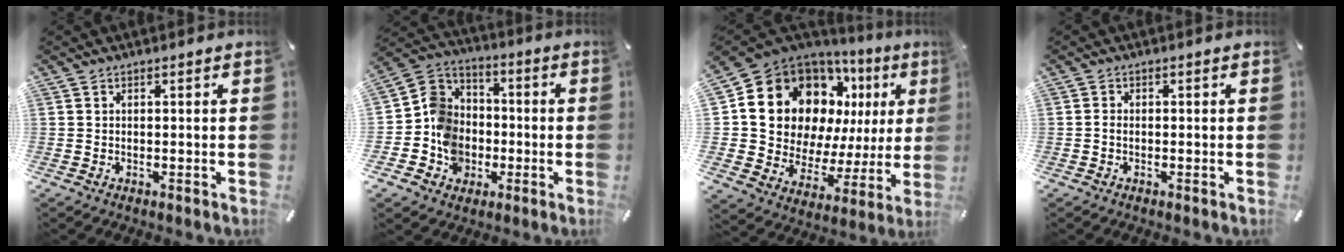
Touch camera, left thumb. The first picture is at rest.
{"total": 11.6, "force": [-3.5, 10.5, 3.5], "torque": [-0.086, 0.029, -0.058]}
{"total": 17.9, "force": [8.6, 13.9, 7.5], "torque": [-0.116, -0.072, 0.169]}
{"total": 0.8, "force": [-0.3, 0.4, 0.7], "torque": [-0.014, 0.000, -0.005]}